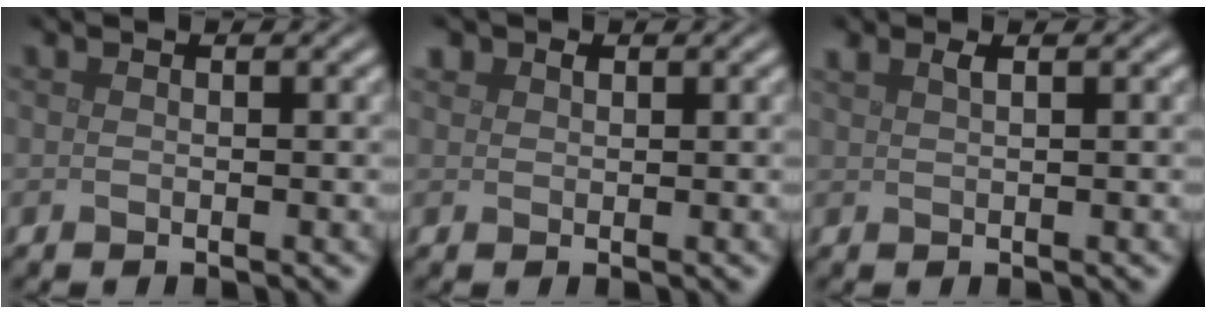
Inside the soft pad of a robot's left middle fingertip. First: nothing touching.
{"total": 1.1, "force": [0.7, 0.8, 0.3], "torque": [-0.005, 0.002, 0.014]}
{"total": 1.3, "force": [0.9, 0.4, 0.8], "torque": [-0.014, 0.002, 0.017]}